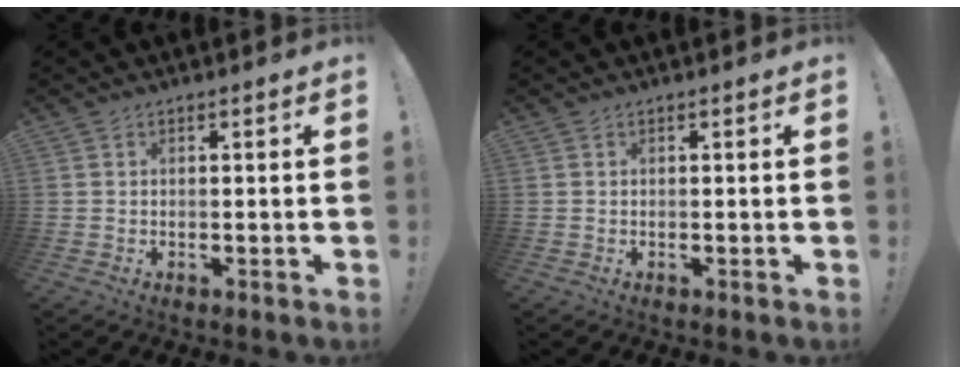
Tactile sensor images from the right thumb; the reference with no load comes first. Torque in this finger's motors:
{"motor_torque": [0.00, 0.00, 0.00, 0.00, 0.00]}